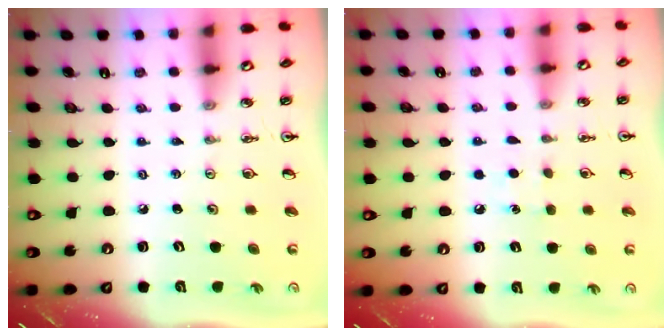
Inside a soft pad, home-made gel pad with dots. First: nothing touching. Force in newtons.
{"total": 5.8, "press": 5.8, "slide": 0.7}